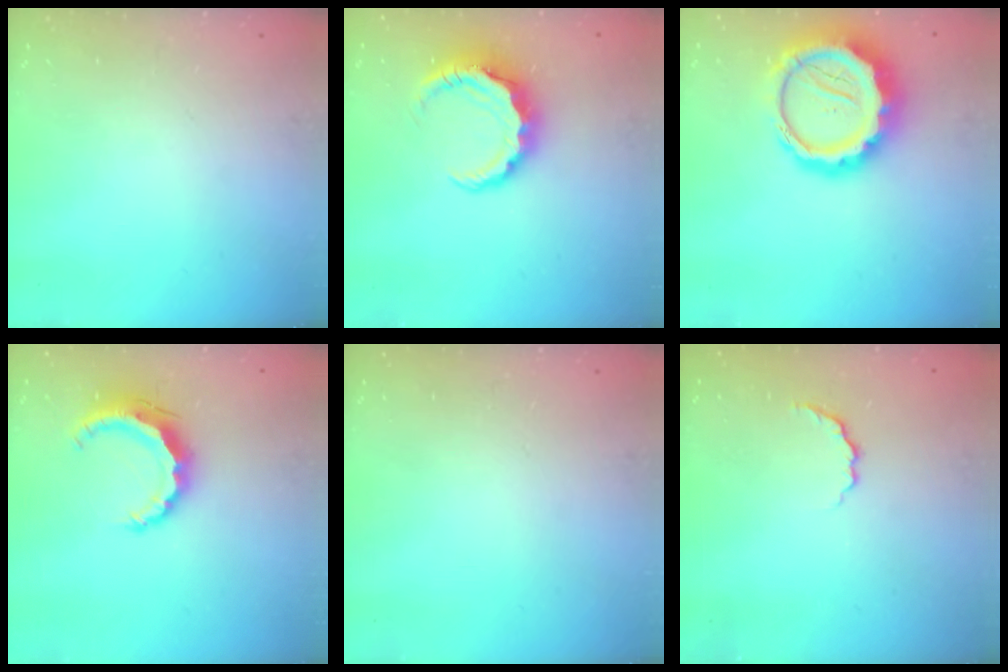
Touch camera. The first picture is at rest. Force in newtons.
{"total": 7.8, "press": 7.8, "slide": 0.8}
{"total": 15.2, "press": 14.8, "slide": 3.3}
{"total": 7.8, "press": 7.7, "slide": 0.8}
{"total": 0.0}
{"total": 3.4, "press": 3.3, "slide": 0.8}